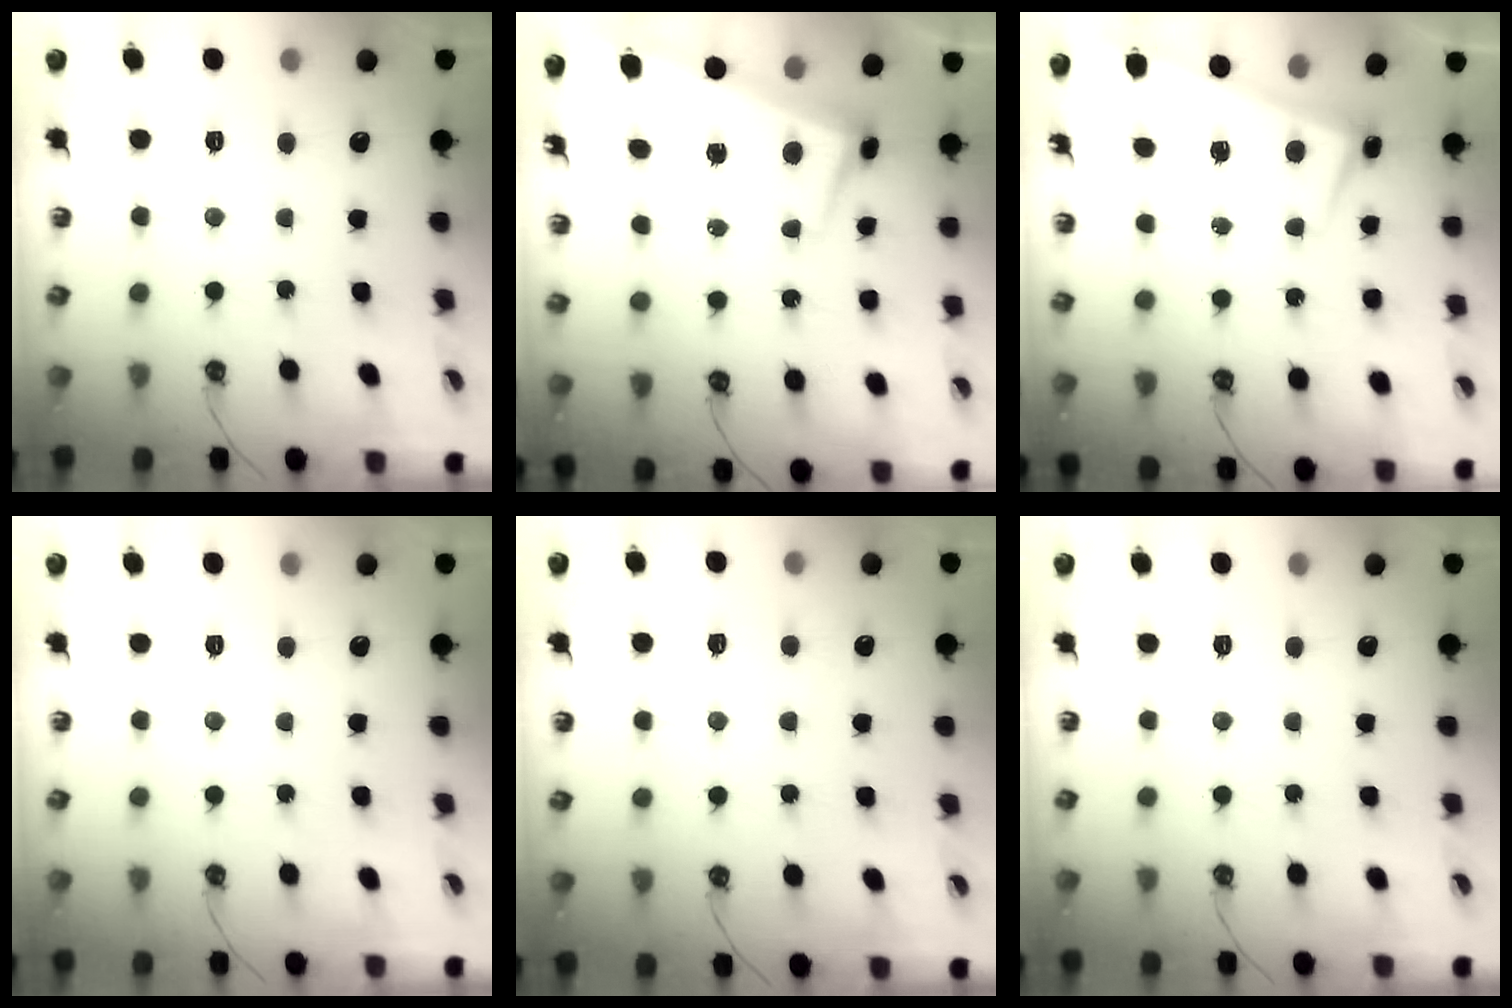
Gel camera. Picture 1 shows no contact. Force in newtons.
{"total": 1.3, "press": 0.3, "slide": 1.3}
{"total": 1.2, "press": 0.8, "slide": 0.9}
{"total": 0.0}
{"total": 3.1, "press": 3.1, "slide": 0.2}
{"total": 0.0}